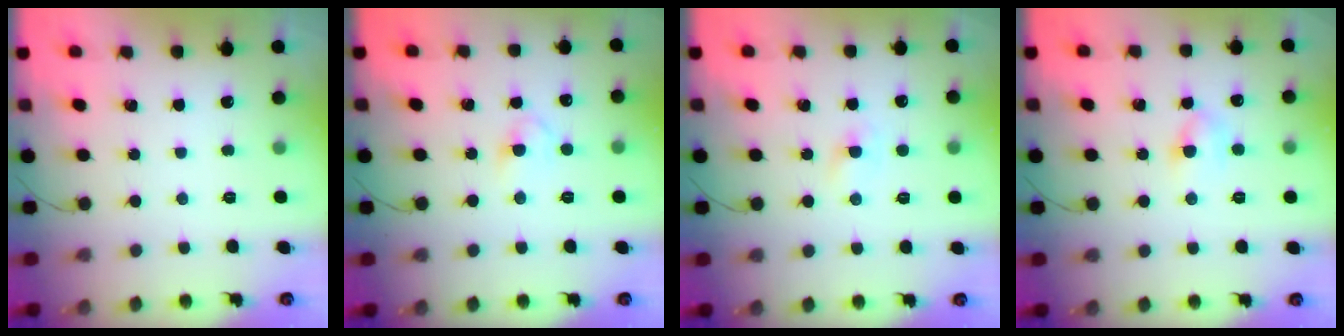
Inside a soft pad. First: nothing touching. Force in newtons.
{"total": 3.1, "press": 2.9, "slide": 1.0}
{"total": 1.0, "press": 0.8, "slide": 0.6}
{"total": 5.2, "press": 5.1, "slide": 1.0}